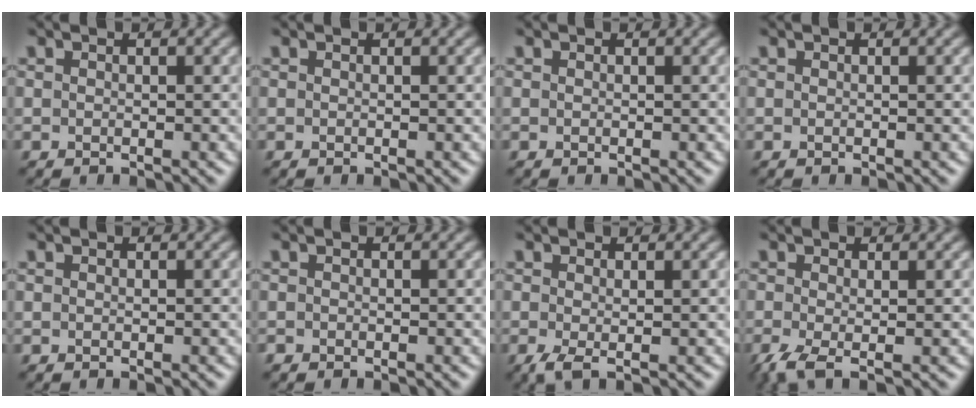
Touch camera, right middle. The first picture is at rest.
{"total": 0.0}
{"total": 0.0}
{"total": 0.0}
{"total": 0.0}
{"total": 0.0}
{"total": 1.6, "force": [-0.5, 0.3, 1.5], "torque": [-0.036, -0.007, -0.012]}
{"total": 2.7, "force": [-1.2, 0.7, 2.3], "torque": [-0.059, -0.008, -0.029]}